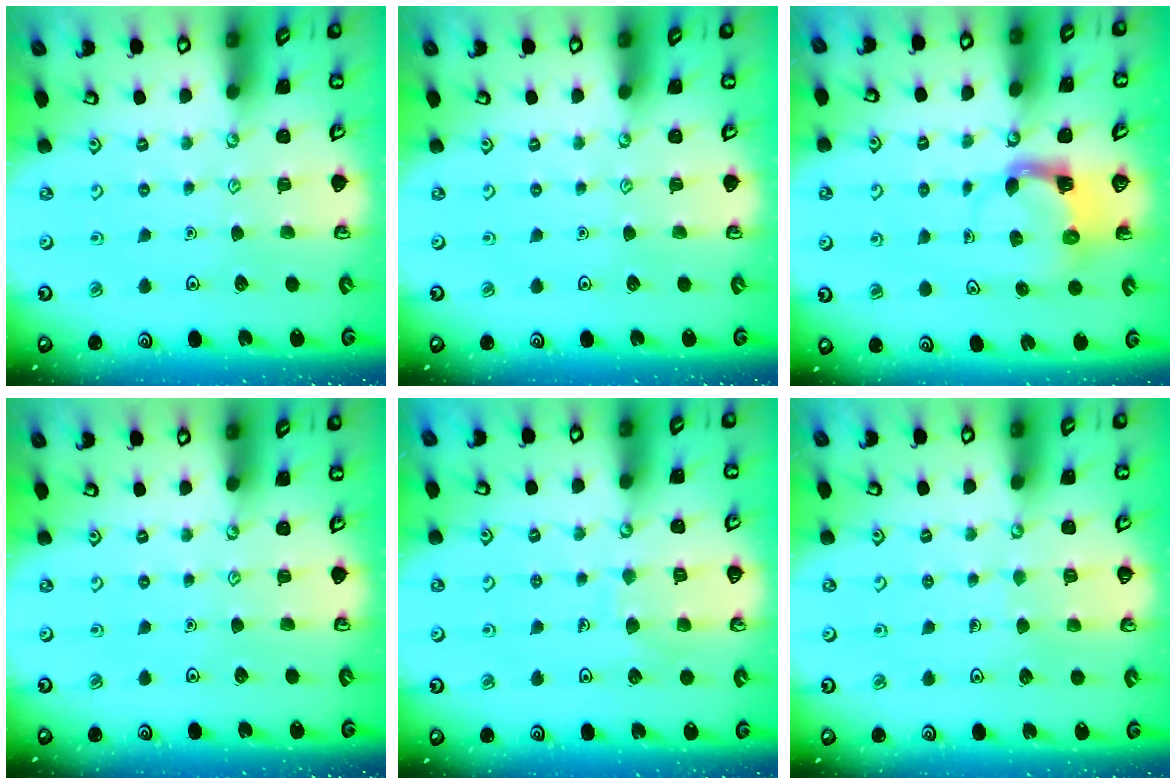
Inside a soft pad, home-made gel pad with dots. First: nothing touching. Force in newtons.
{"total": 0.0}
{"total": 3.9, "press": 3.8, "slide": 0.7}
{"total": 0.0}
{"total": 6.6, "press": 6.6, "slide": 0.6}
{"total": 3.1, "press": 3.1, "slide": 0.2}